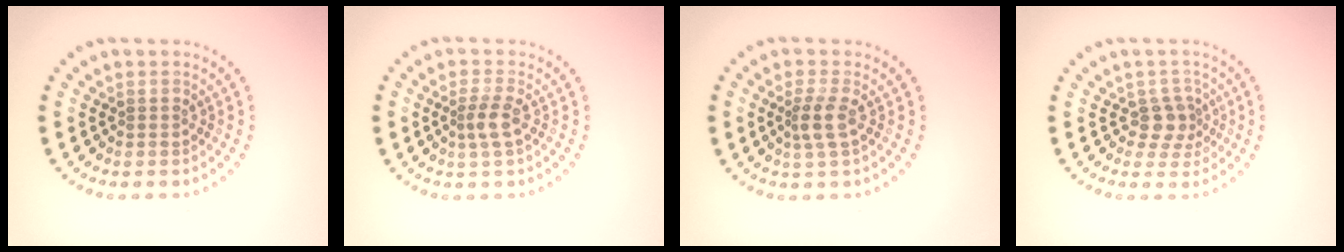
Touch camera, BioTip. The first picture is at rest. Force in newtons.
{"total": 2.1, "press": 1.7, "slide": 1.1}
{"total": 2.1, "press": 1.7, "slide": 1.2}
{"total": 2.5, "press": 1.9, "slide": 1.6}